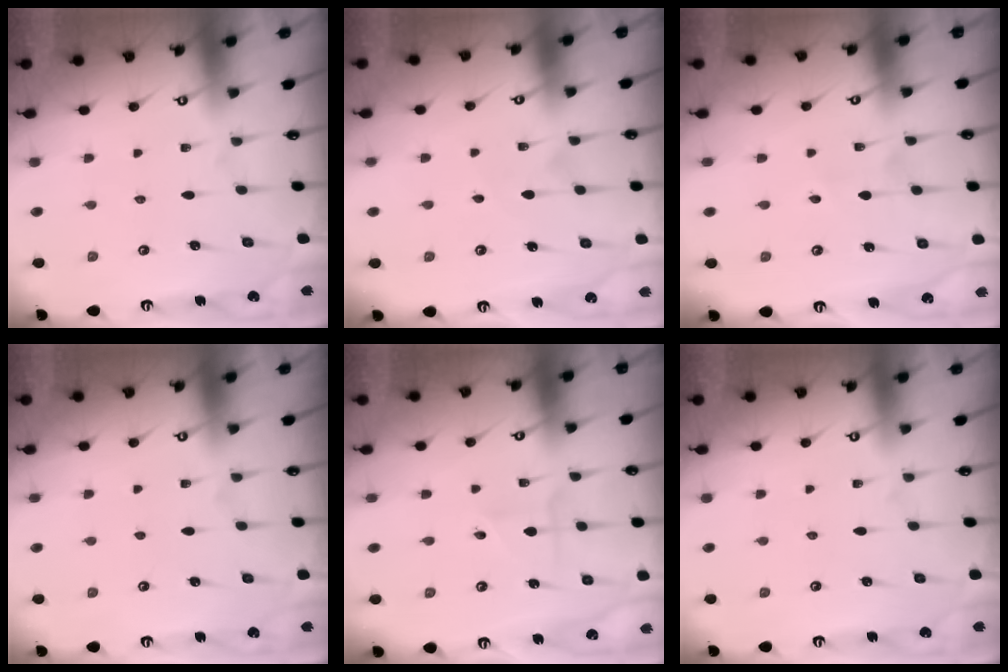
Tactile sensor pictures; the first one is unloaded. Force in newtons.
{"total": 4.3, "press": 4.3, "slide": 0.1}
{"total": 2.7, "press": 2.6, "slide": 0.9}
{"total": 0.0}
{"total": 1.9, "press": 1.6, "slide": 0.9}
{"total": 0.0}